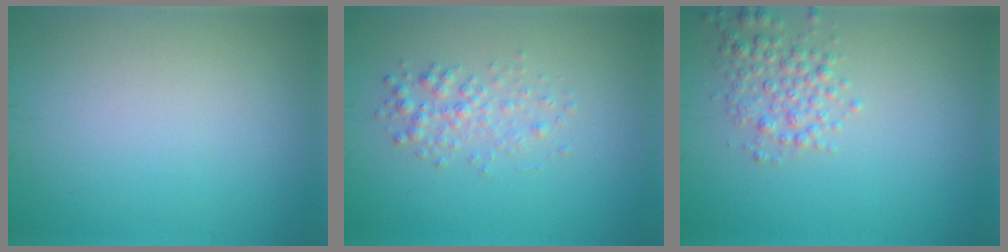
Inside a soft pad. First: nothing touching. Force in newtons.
{"total": 2.1, "press": 2.1, "slide": 0.0}
{"total": 2.7, "press": 2.7, "slide": 0.0}